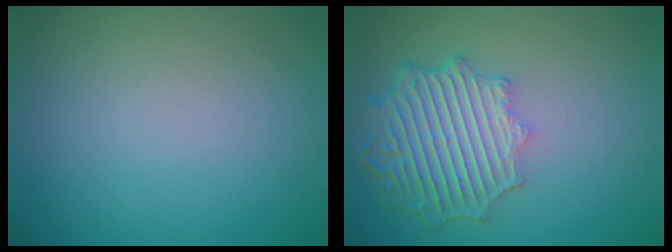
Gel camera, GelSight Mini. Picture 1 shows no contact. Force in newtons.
{"total": 6.7, "press": 5.2, "slide": 4.3}